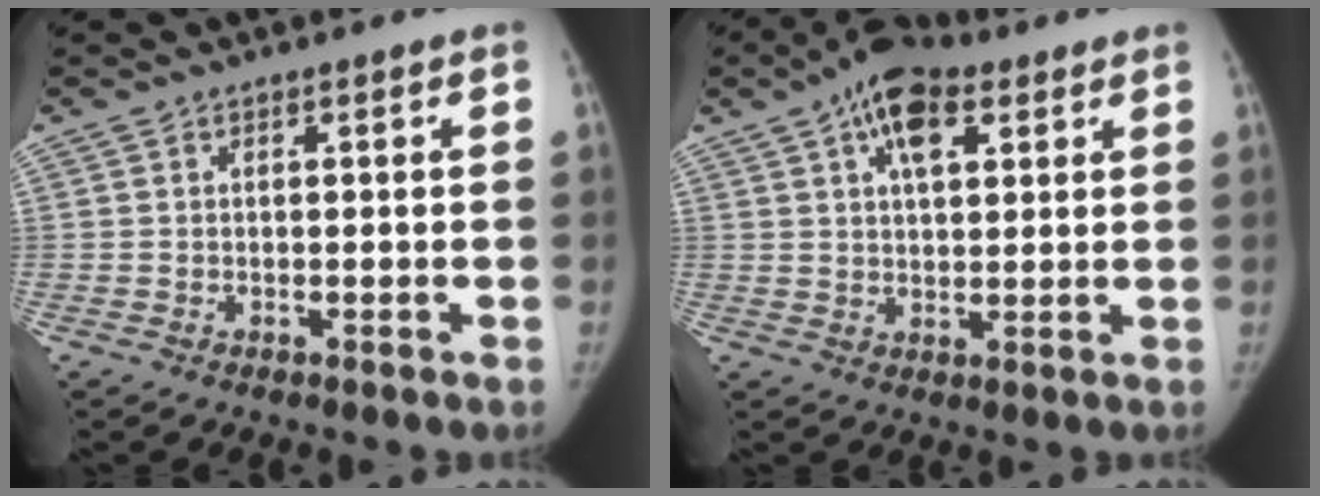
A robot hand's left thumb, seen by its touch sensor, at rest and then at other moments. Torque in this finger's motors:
{"motor_torque": [0.54, 0.44, 0.79, -1.10, 0.27]}